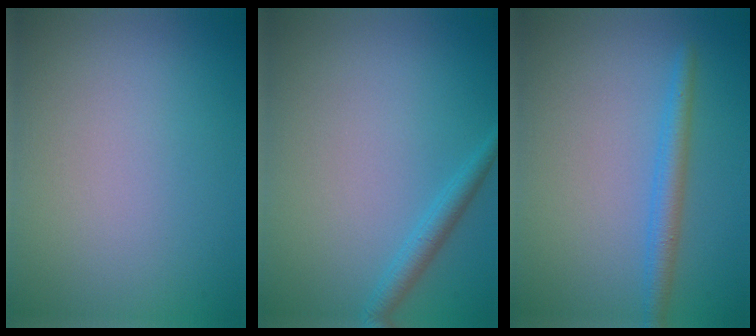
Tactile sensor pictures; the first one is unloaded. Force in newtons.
{"total": 1.8, "press": 1.8, "slide": 0.1}
{"total": 2.4, "press": 2.4, "slide": 0.2}